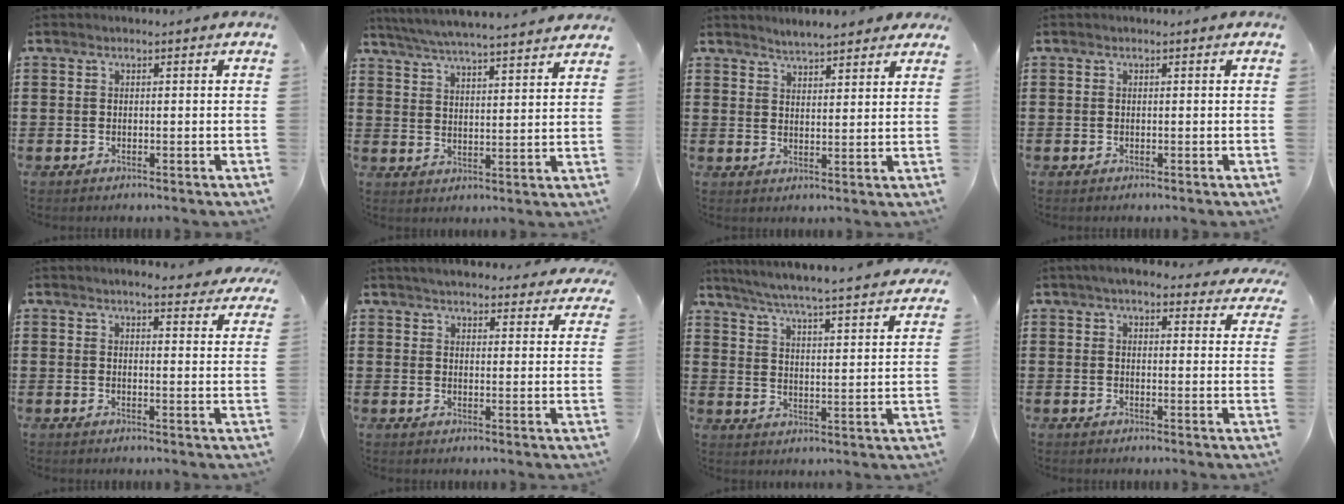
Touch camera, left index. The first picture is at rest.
{"total": 5.3, "force": [5.1, -0.6, 1.5], "torque": [-0.050, -0.034, 0.086]}
{"total": 3.3, "force": [3.2, 0.2, 0.3], "torque": [-0.015, -0.008, 0.060]}
{"total": 0.0}
{"total": 4.1, "force": [3.7, -0.2, 1.5], "torque": [-0.033, -0.015, 0.065]}
{"total": 4.3, "force": [4.2, 0.1, 0.8], "torque": [-0.032, -0.019, 0.076]}
{"total": 5.3, "force": [4.9, -1.0, 1.9], "torque": [-0.060, -0.045, 0.075]}
{"total": 4.9, "force": [4.4, 0.8, 2.1], "torque": [-0.046, -0.011, 0.078]}